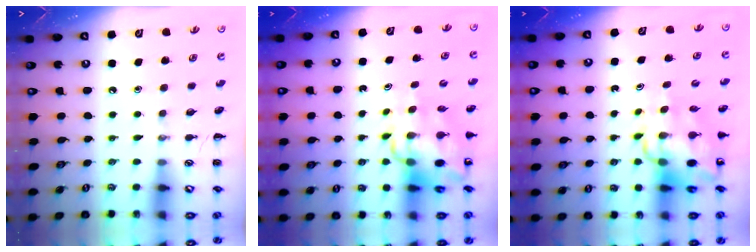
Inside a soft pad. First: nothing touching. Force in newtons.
{"total": 12.5, "press": 12.0, "slide": 3.5}
{"total": 12.5, "press": 12.0, "slide": 3.5}